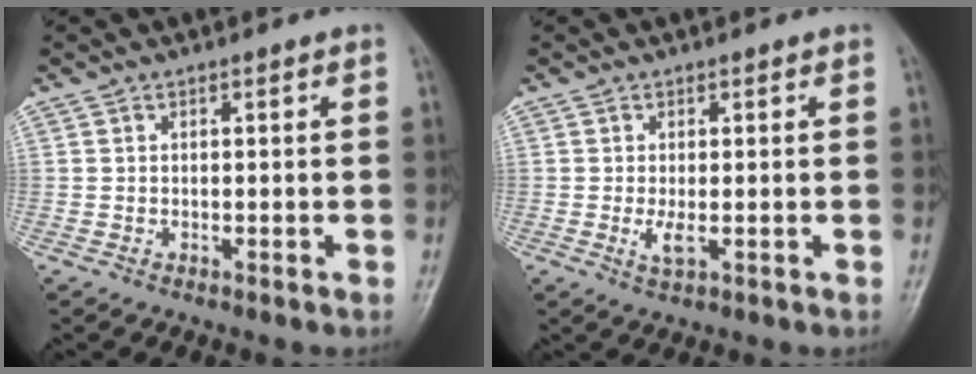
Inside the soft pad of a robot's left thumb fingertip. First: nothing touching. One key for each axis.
{"total": 2.4, "fx": -0.2, "fy": 0.9, "fz": 2.2, "tx": -0.048, "ty": -0.007, "tz": -0.002}